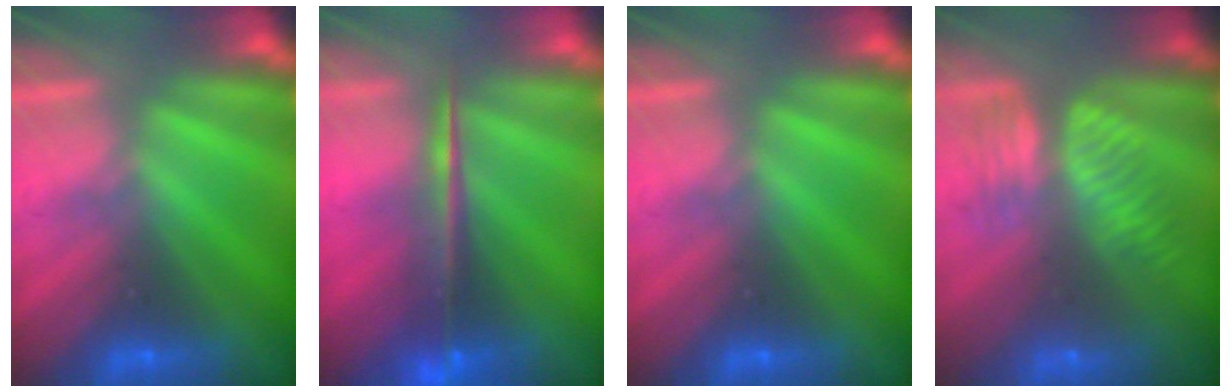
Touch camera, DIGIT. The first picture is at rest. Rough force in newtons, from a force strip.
{"total": 7.0}
{"total": 0.0}
{"total": 9.4}